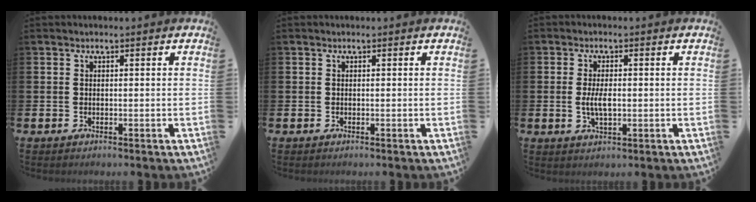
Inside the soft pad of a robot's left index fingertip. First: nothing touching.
{"total": 0.0}
{"total": 3.6, "force": [-0.1, 1.6, 3.2], "torque": [-0.062, -0.001, -0.006]}